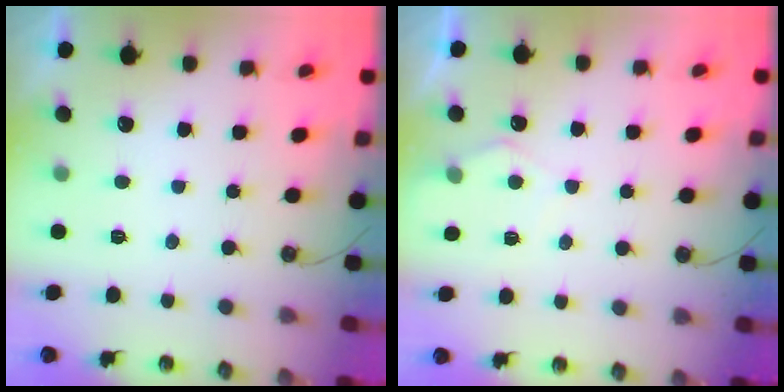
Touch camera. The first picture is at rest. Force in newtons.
{"total": 4.9, "press": 4.9, "slide": 0.6}